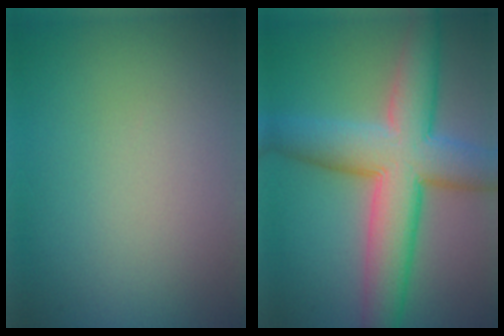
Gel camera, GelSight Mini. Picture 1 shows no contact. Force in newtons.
{"total": 9.9, "press": 9.9, "slide": 0.3}